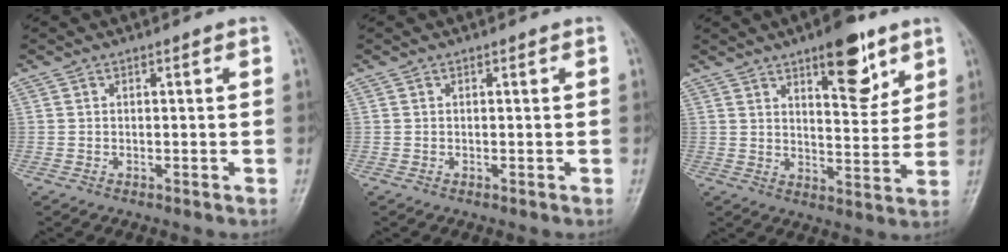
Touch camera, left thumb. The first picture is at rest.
{"total": 0.0}
{"total": 8.4, "force": [5.0, 3.5, 5.8], "torque": [-0.053, -0.027, 0.067]}